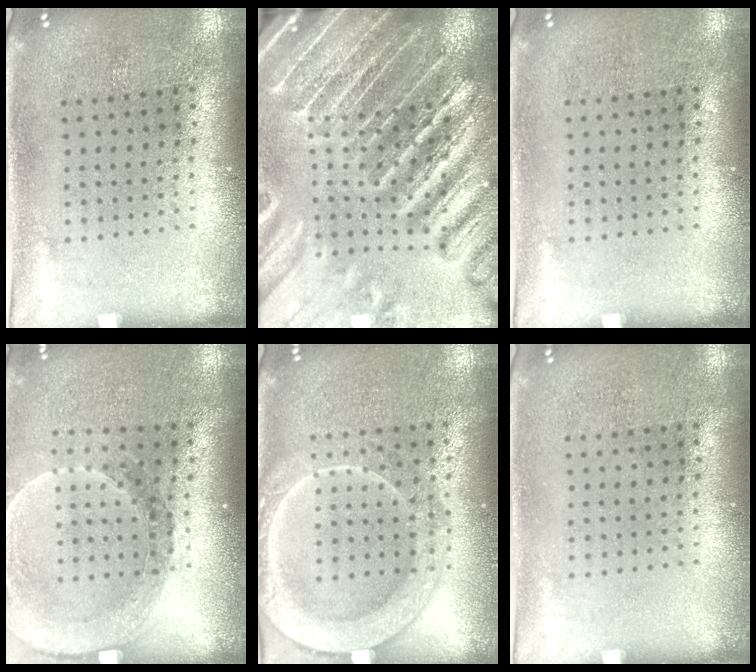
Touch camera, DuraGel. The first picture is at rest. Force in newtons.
{"total": 5.1, "press": 4.5, "slide": 2.4}
{"total": 0.0}
{"total": 1.6, "press": 1.6, "slide": 0.2}
{"total": 2.0, "press": 2.0, "slide": 0.2}
{"total": 0.0}